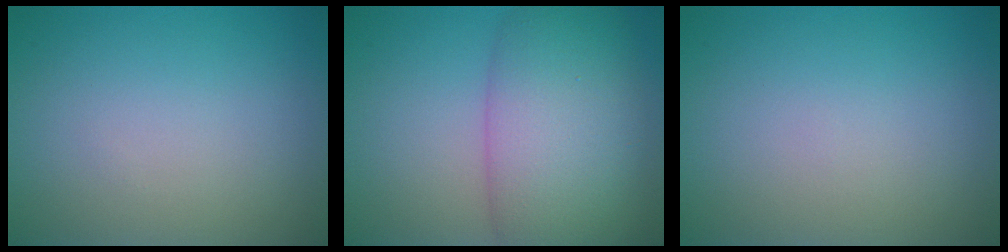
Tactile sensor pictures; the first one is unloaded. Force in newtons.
{"total": 9.9, "press": 9.9, "slide": 0.2}
{"total": 0.0}